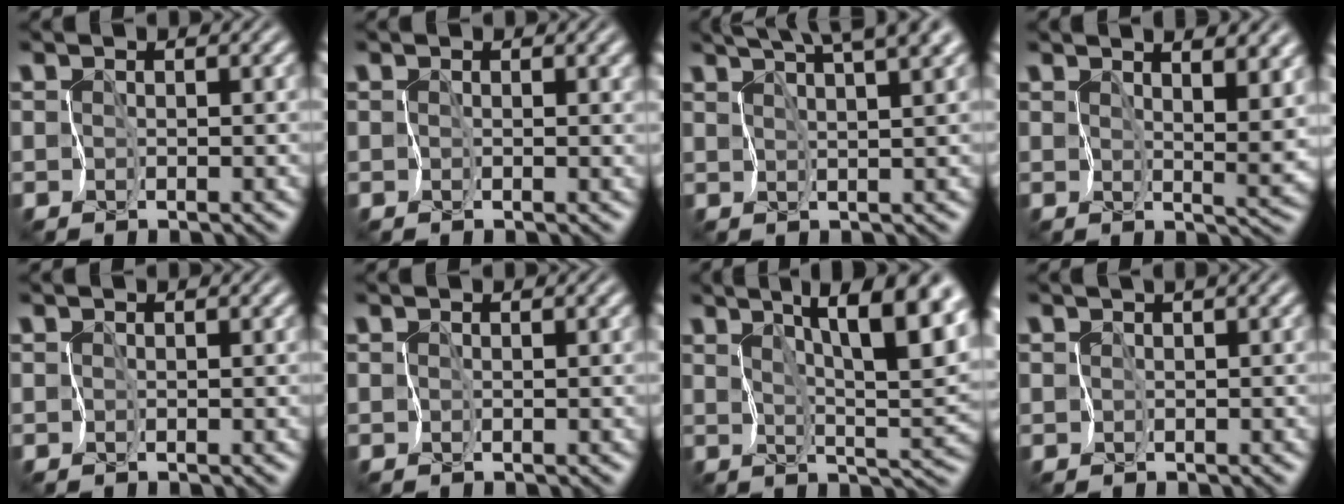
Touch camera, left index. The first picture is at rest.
{"total": 0.7, "force": [0.4, 0.3, 0.5], "torque": [-0.005, -0.002, 0.004]}
{"total": 9.2, "force": [6.5, 2.6, 6.0], "torque": [-0.092, 0.030, 0.081]}
{"total": 7.9, "force": [4.6, 3.0, 5.7], "torque": [-0.079, 0.008, 0.067]}
{"total": 0.0}
{"total": 0.0}
{"total": 10.5, "force": [5.2, 3.1, 8.5], "torque": [-0.115, 0.008, 0.071]}
{"total": 1.4, "force": [0.9, 0.3, 1.0], "torque": [-0.012, 0.006, 0.010]}